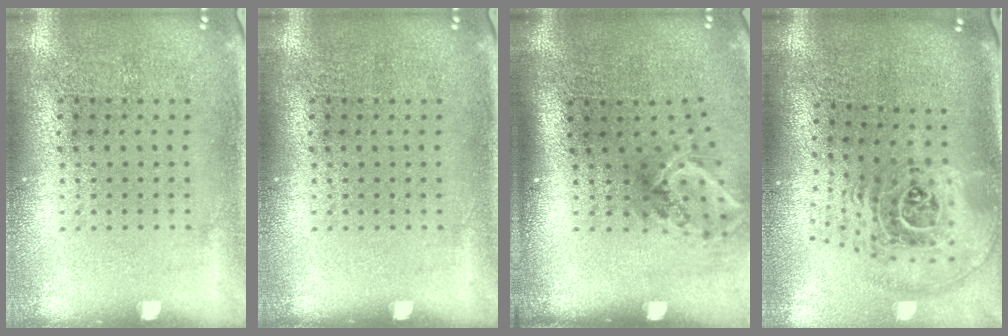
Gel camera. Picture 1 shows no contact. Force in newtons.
{"total": 0.0}
{"total": 2.0, "press": 1.3, "slide": 1.5}
{"total": 2.5, "press": 1.8, "slide": 1.8}